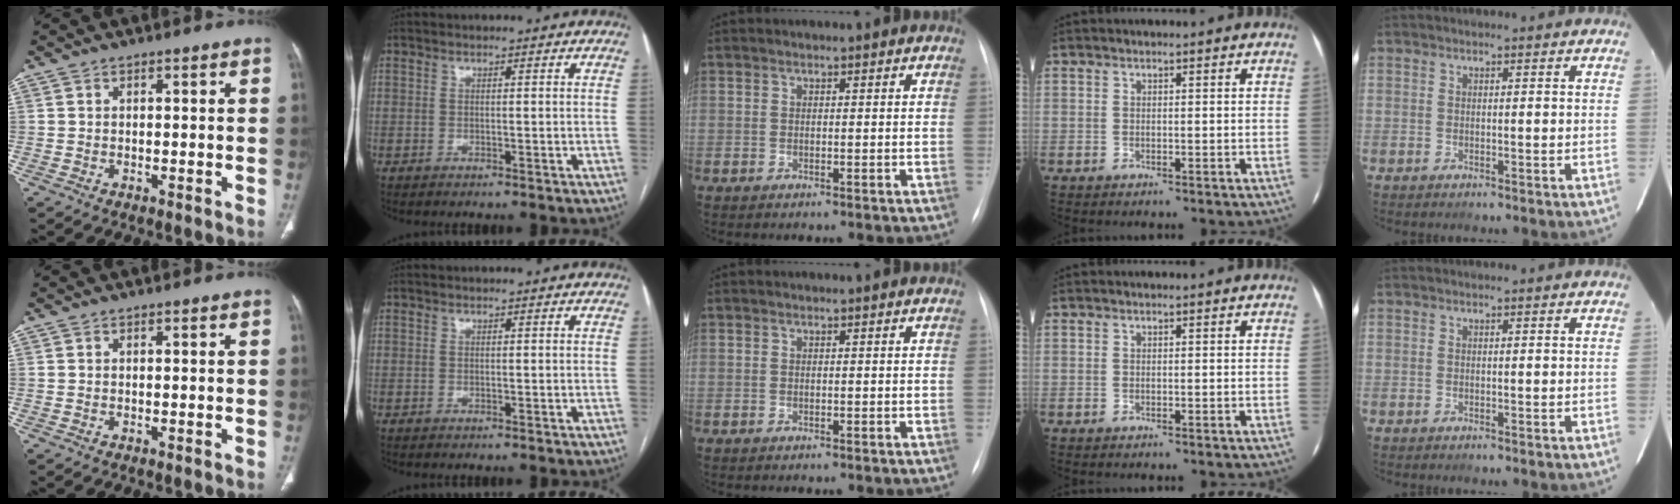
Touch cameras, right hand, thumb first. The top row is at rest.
{}